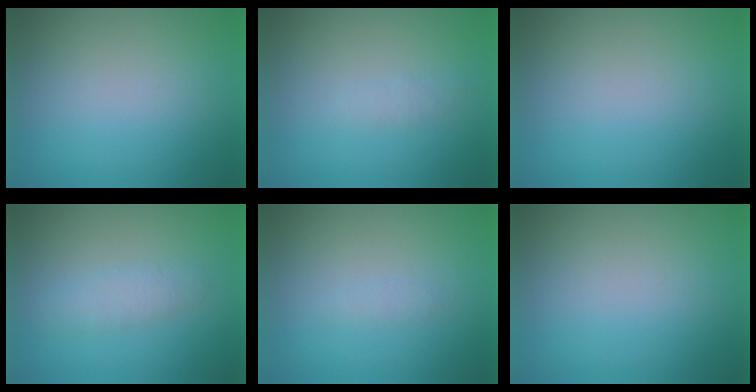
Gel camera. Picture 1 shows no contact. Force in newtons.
{"total": 1.2}
{"total": 0.0}
{"total": 2.3}
{"total": 1.0}
{"total": 0.0}